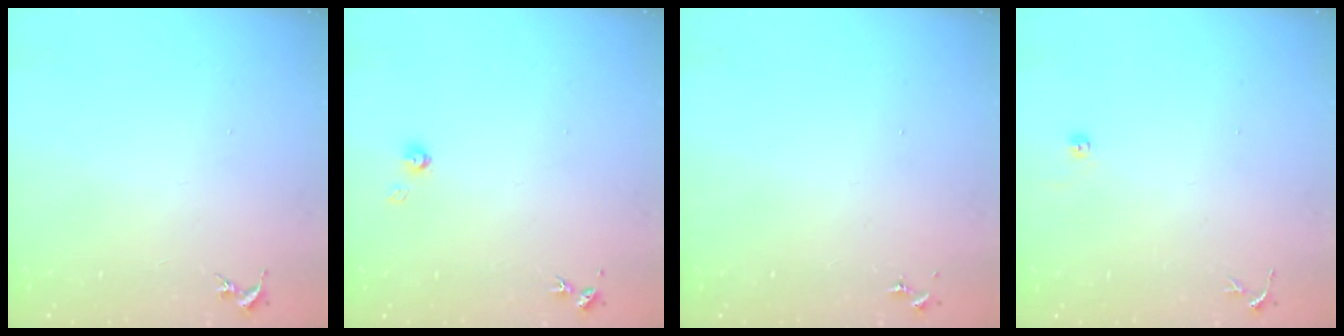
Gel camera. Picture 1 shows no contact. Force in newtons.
{"total": 3.9, "press": 3.8, "slide": 0.4}
{"total": 0.0}
{"total": 5.1, "press": 5.0, "slide": 0.4}